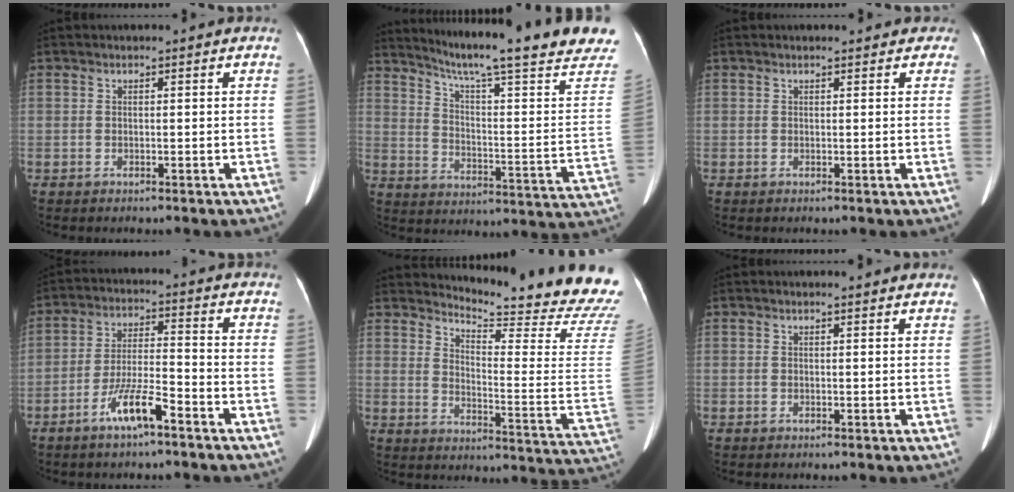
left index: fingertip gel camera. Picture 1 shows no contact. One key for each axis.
{"total": 24.7, "fx": 20.2, "fy": 0.2, "fz": 14.1, "tx": -0.209, "ty": -0.056, "tz": 0.266}
{"total": 2.9, "fx": 2.7, "fy": 0.7, "fz": 1.0, "tx": -0.012, "ty": 0.010, "tz": 0.027}
{"total": 7.2, "fx": -4.5, "fy": 0.7, "fz": 5.6, "tx": -0.115, "ty": -0.005, "tz": -0.083}
{"total": 21.7, "fx": 21.0, "fy": -0.3, "fz": 5.4, "tx": -0.091, "ty": -0.160, "tz": 0.244}
{"total": 2.8, "fx": 2.7, "fy": 0.3, "fz": 0.9, "tx": -0.016, "ty": 0.009, "tz": 0.028}